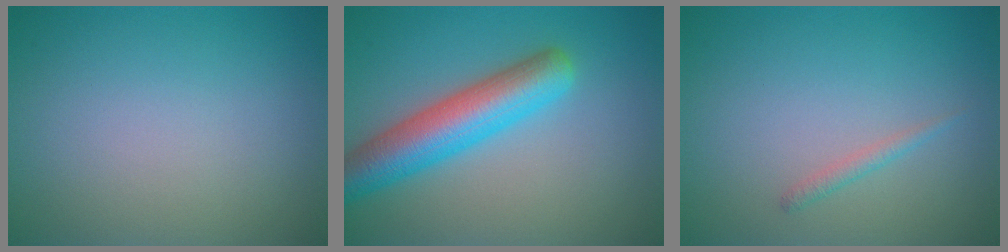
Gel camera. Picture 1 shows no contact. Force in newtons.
{"total": 6.6, "press": 6.6, "slide": 0.2}
{"total": 0.9, "press": 0.9, "slide": 0.0}